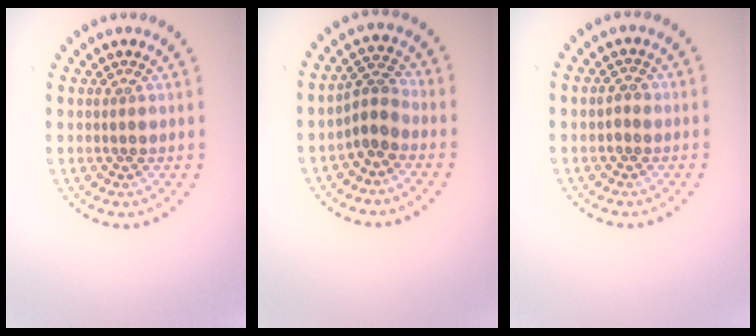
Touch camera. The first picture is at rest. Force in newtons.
{"total": 2.7, "press": 2.1, "slide": 1.6}
{"total": 1.2, "press": 1.2, "slide": 0.1}